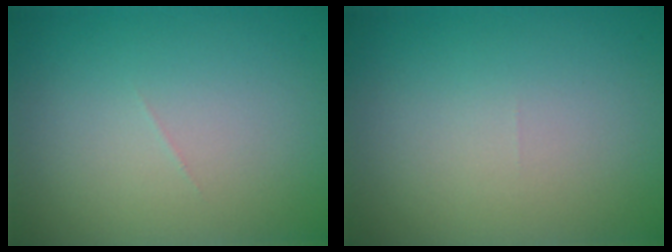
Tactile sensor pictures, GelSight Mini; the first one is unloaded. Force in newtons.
{"total": 0.0}